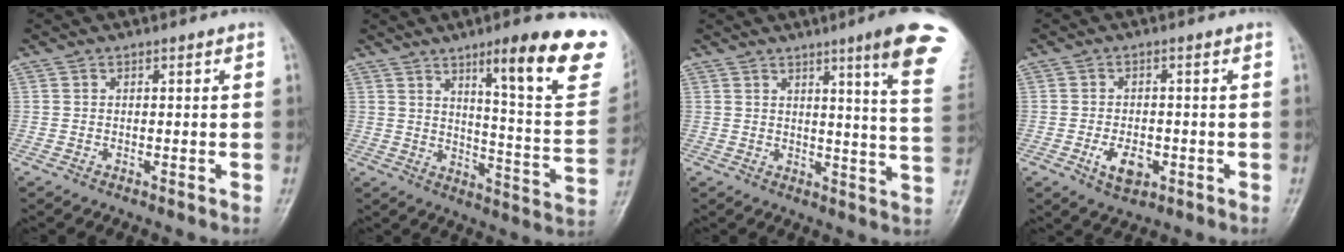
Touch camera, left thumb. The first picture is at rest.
{"total": 21.2, "force": [12.1, 3.6, 17.0], "torque": [-0.192, -0.059, 0.170]}
{"total": 14.4, "force": [8.5, 0.4, 11.7], "torque": [-0.132, -0.047, 0.090]}
{"total": 5.0, "force": [-1.6, 2.9, 3.6], "torque": [-0.057, 0.001, -0.022]}